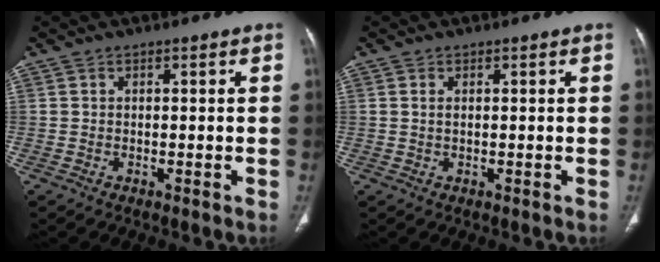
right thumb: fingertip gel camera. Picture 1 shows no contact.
{"total": 0.8, "force": [0.2, 0.4, 0.7], "torque": [-0.020, 0.004, 0.008]}